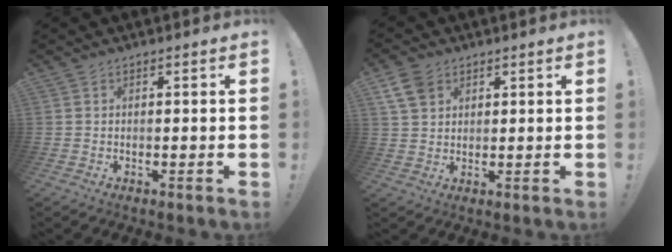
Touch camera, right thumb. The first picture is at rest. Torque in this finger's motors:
{"motor_torque": [0.06, 0.01, 0.39, 0.27, -0.01]}